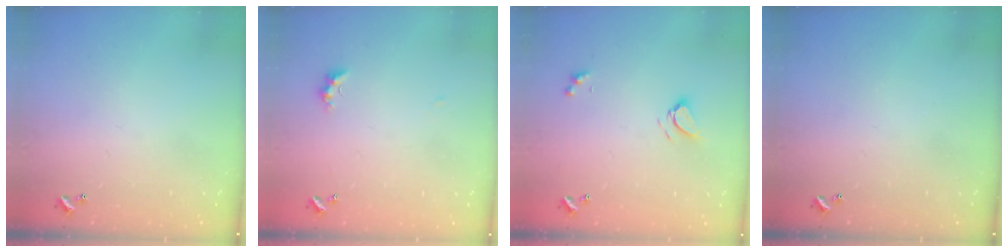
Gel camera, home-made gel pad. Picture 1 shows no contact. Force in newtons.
{"total": 3.9, "press": 3.8, "slide": 1.0}
{"total": 3.6, "press": 3.5, "slide": 0.5}
{"total": 0.0}